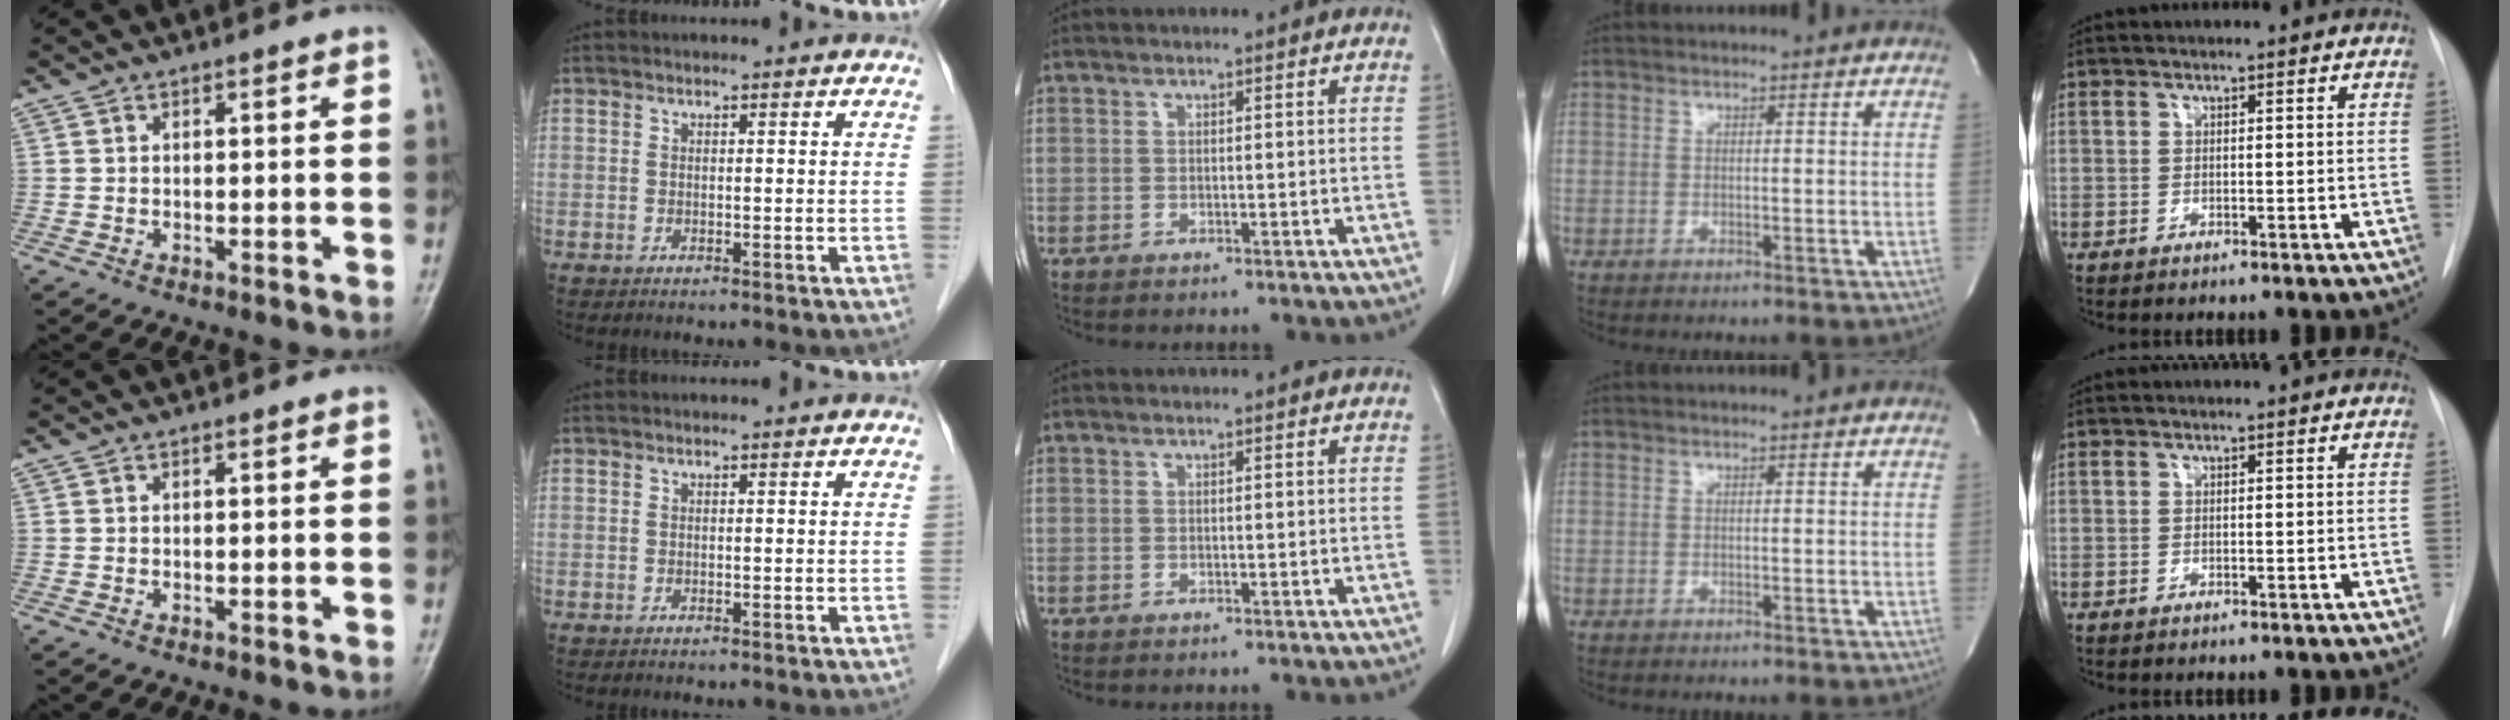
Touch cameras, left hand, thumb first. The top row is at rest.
{}